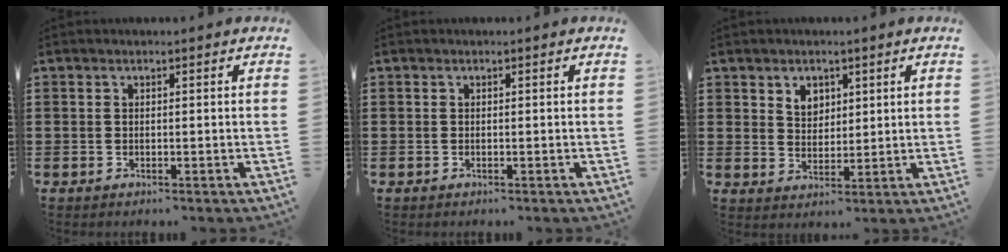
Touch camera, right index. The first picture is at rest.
{"total": 0.0}
{"total": 3.4, "force": [2.1, 2.5, 1.0], "torque": [-0.029, 0.010, 0.038]}